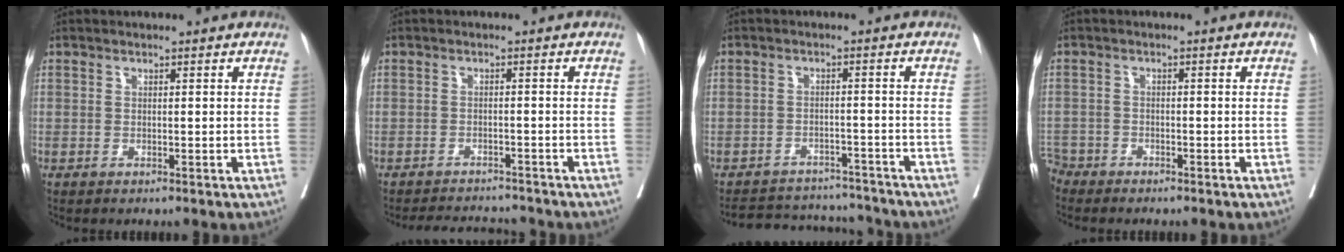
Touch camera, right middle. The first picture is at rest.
{"total": 6.2, "force": [-6.1, 0.9, 0.7], "torque": [-0.006, 0.001, -0.086]}
{"total": 11.0, "force": [-10.4, 3.5, 1.1], "torque": [-0.012, 0.016, -0.138]}
{"total": 3.2, "force": [-2.9, 1.2, -0.5], "torque": [0.003, -0.001, -0.059]}